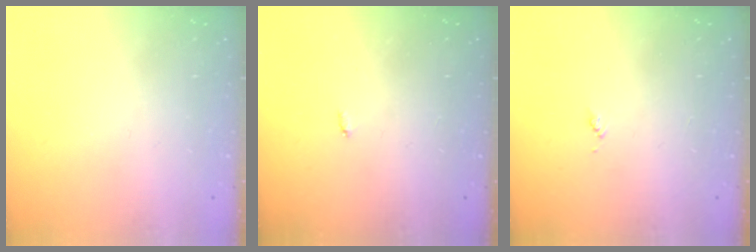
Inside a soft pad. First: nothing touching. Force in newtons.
{"total": 2.1, "press": 2.1, "slide": 0.4}
{"total": 4.0, "press": 3.9, "slide": 0.5}